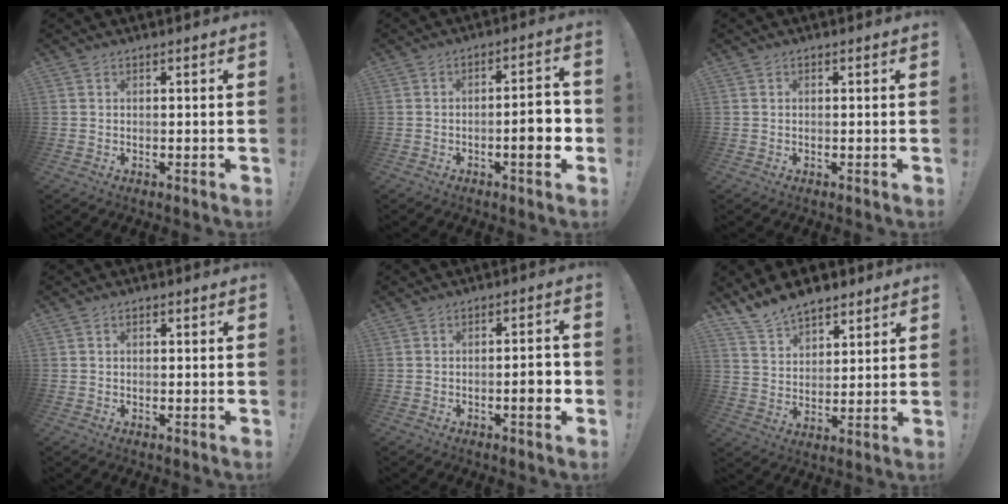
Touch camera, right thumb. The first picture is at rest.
{"total": 9.3, "force": [-2.0, 2.3, 8.8], "torque": [-0.114, 0.001, -0.035]}
{"total": 0.0}
{"total": 0.8, "force": [-0.2, 0.7, 0.5], "torque": [-0.009, 0.004, -0.003]}
{"total": 6.5, "force": [-1.6, 1.6, 6.1], "torque": [-0.077, 0.001, -0.025]}
{"total": 10.2, "force": [8.4, 4.9, 2.9], "torque": [-0.060, -0.056, 0.165]}